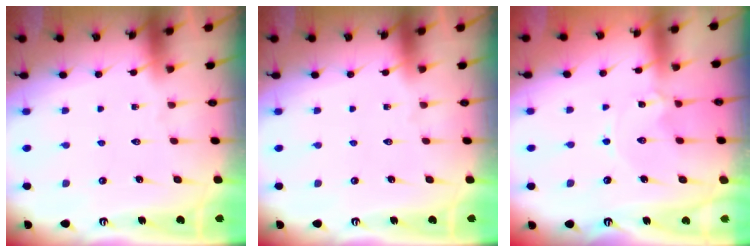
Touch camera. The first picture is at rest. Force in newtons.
{"total": 0.0}
{"total": 0.5, "press": 0.5, "slide": 0.1}